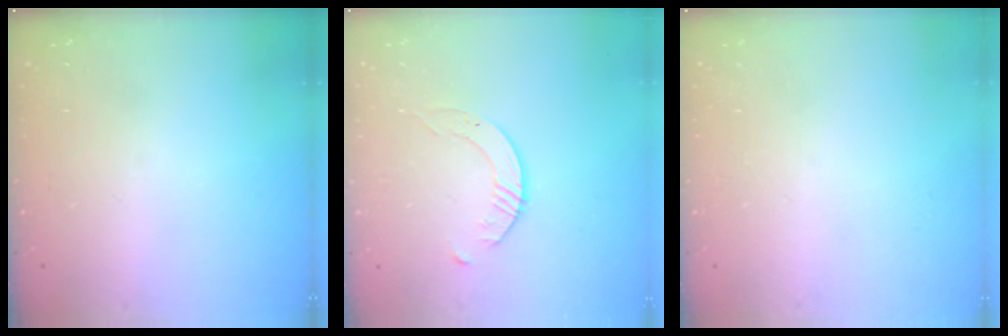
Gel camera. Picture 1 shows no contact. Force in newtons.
{"total": 2.6, "press": 2.6, "slide": 0.3}
{"total": 0.0}